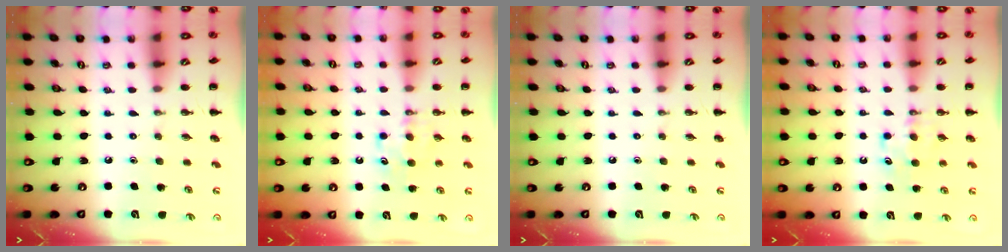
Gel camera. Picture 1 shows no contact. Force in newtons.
{"total": 5.7, "press": 5.6, "slide": 1.5}
{"total": 0.0}
{"total": 5.7, "press": 5.6, "slide": 1.5}